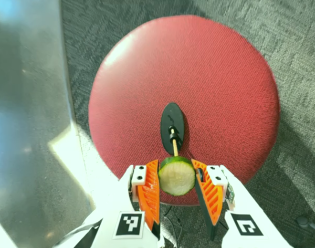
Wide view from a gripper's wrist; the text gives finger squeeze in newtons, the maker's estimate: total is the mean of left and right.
{"total": 13.1, "left": 13.0, "right": 13.2}